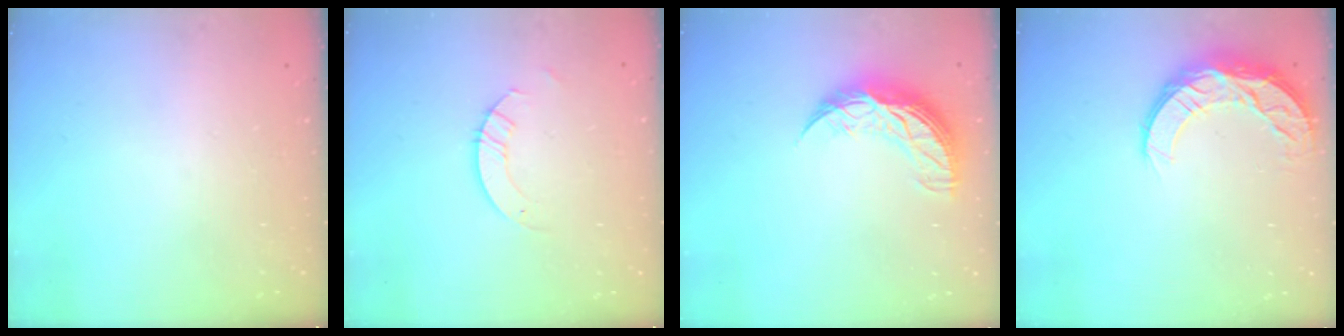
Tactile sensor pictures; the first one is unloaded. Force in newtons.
{"total": 2.6, "press": 2.6, "slide": 0.2}
{"total": 11.5, "press": 11.5, "slide": 0.9}
{"total": 10.1, "press": 10.1, "slide": 0.7}